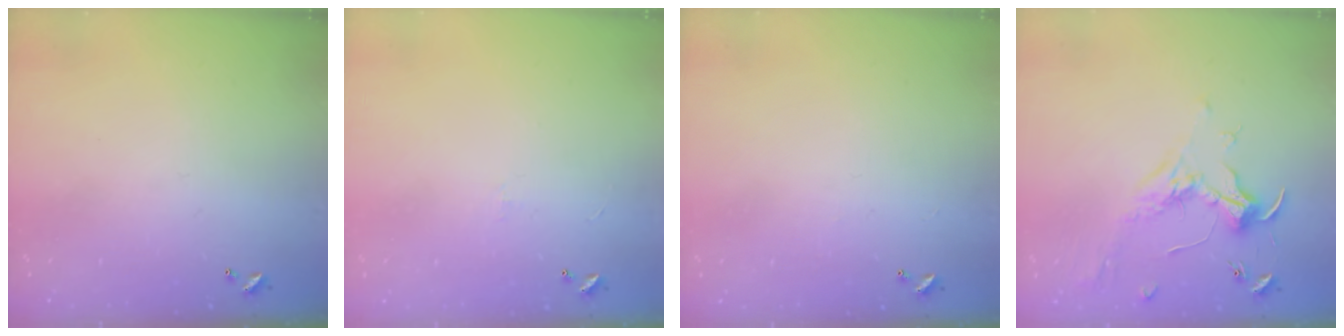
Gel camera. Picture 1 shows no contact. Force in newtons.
{"total": 0.7, "press": 0.3, "slide": 0.7}
{"total": 0.6, "press": 0.2, "slide": 0.6}
{"total": 1.8, "press": 1.6, "slide": 0.9}